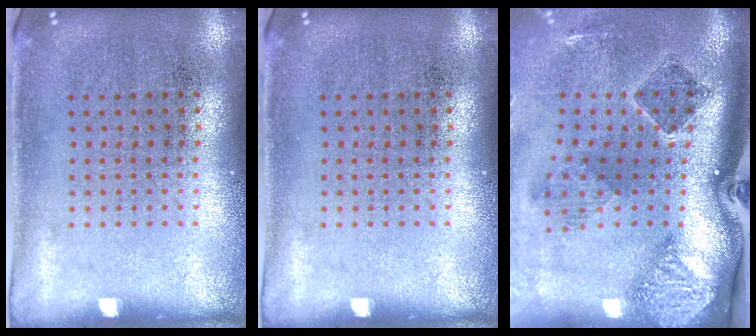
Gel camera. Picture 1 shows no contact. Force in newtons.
{"total": 0.0}
{"total": 2.8, "press": 1.9, "slide": 2.1}